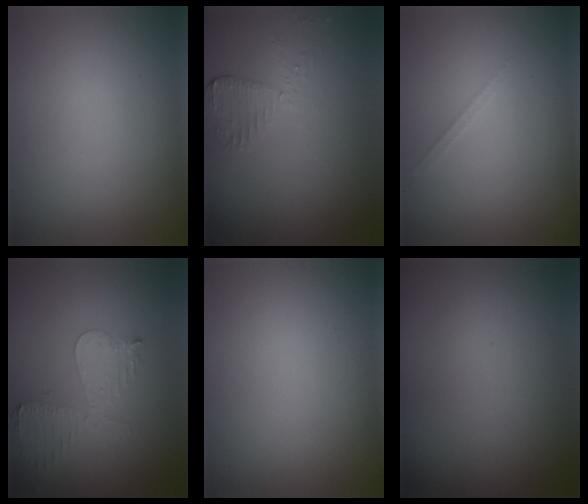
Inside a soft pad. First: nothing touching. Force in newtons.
{"total": 2.0, "press": 2.0, "slide": 0.3}
{"total": 0.8, "press": 0.8, "slide": 0.0}
{"total": 3.9, "press": 3.4, "slide": 1.8}
{"total": 0.0}
{"total": 0.0}